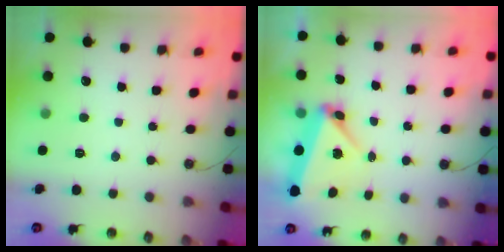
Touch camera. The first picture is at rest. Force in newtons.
{"total": 5.6, "press": 4.5, "slide": 3.3}